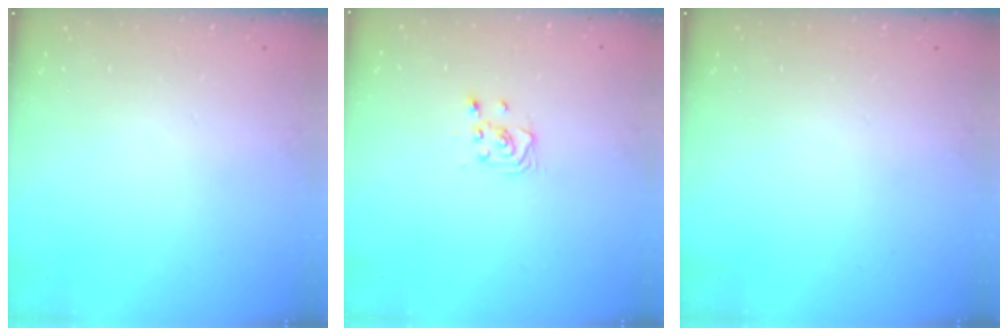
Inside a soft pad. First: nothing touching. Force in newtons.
{"total": 2.2, "press": 2.2, "slide": 0.3}
{"total": 0.0}